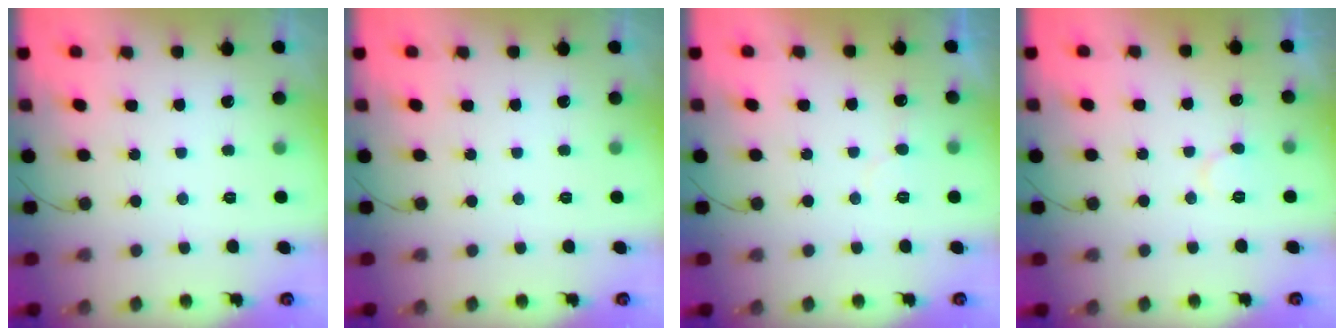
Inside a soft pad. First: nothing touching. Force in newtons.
{"total": 0.0}
{"total": 4.9, "press": 4.9, "slide": 0.4}
{"total": 6.2, "press": 6.2, "slide": 0.4}